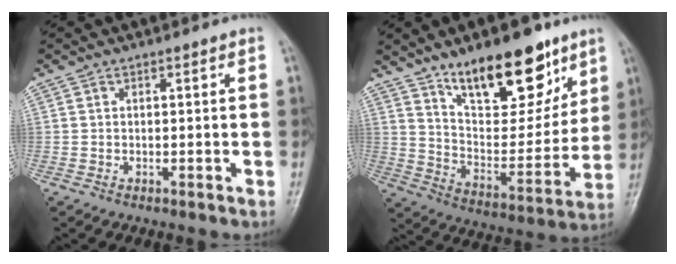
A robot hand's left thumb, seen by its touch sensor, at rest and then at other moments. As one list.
[{"total": 19.9, "force": [12.9, 8.4, 12.5], "torque": [-0.135, -0.077, 0.218]}]